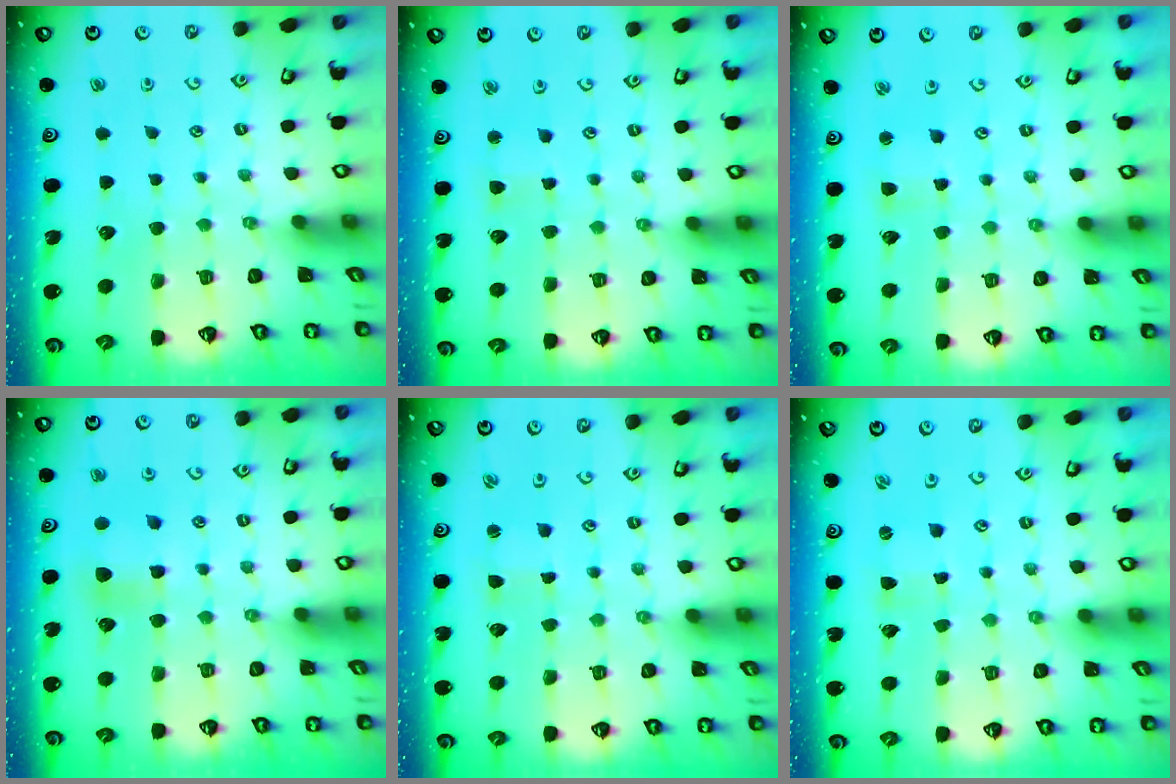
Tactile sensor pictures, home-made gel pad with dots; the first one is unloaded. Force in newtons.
{"total": 2.9, "press": 2.9, "slide": 0.3}
{"total": 4.3, "press": 4.2, "slide": 0.6}
{"total": 6.6, "press": 6.5, "slide": 0.8}
{"total": 1.2, "press": 1.2, "slide": 0.1}
{"total": 0.0}